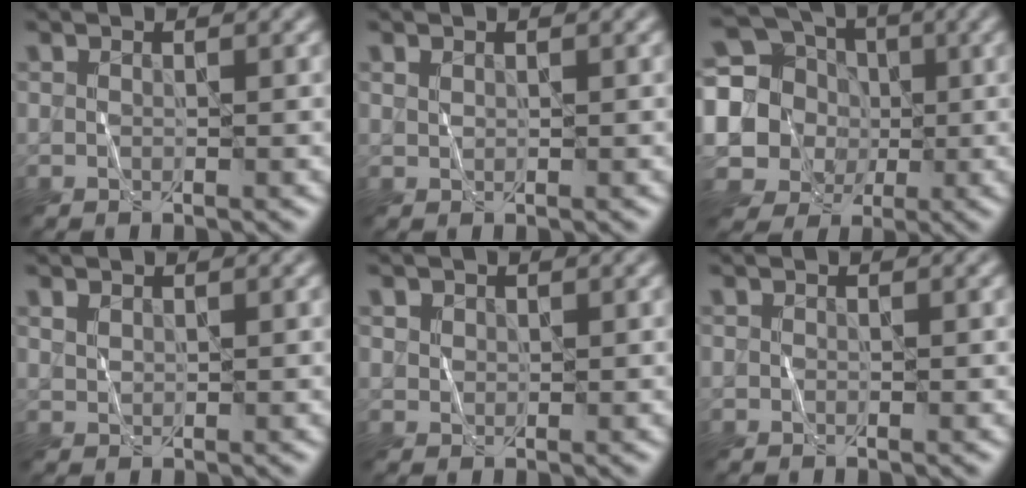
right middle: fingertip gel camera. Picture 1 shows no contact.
{"total": 0.6, "force": [0.5, 0.3, 0.2], "torque": [-0.005, 0.000, 0.012]}
{"total": 12.0, "force": [0.5, 11.3, 3.9], "torque": [-0.136, 0.026, -0.013]}
{"total": 0.9, "force": [0.7, 0.5, 0.3], "torque": [-0.008, 0.000, 0.017]}
{"total": 1.3, "force": [0.9, 1.0, 0.3], "torque": [-0.007, -0.005, 0.022]}
{"total": 0.0}